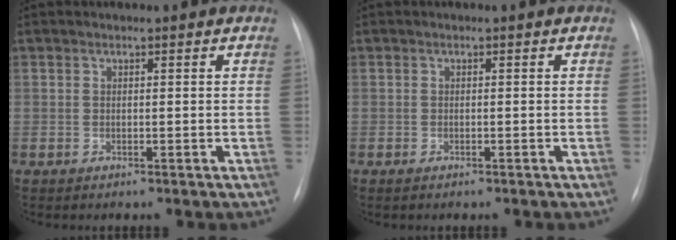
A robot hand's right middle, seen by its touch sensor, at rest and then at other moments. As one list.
[{"total": 1.0, "force": [-0.8, 0.3, 0.5], "torque": [-0.013, -0.002, -0.009]}]